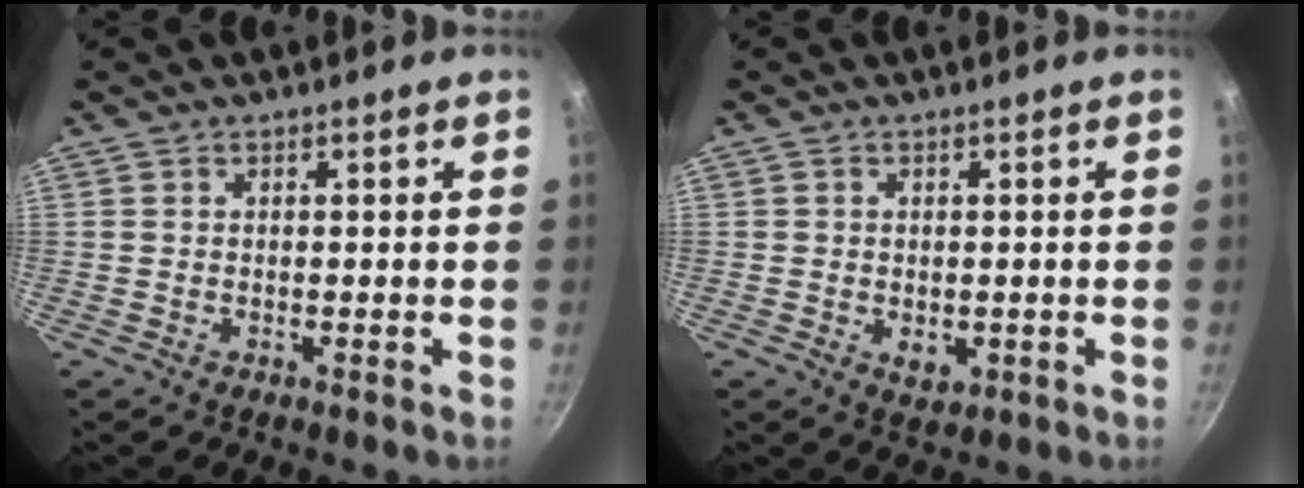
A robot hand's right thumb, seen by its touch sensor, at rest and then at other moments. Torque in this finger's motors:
{"motor_torque": [-0.20, -0.12, -0.20, 0.08, -0.03]}